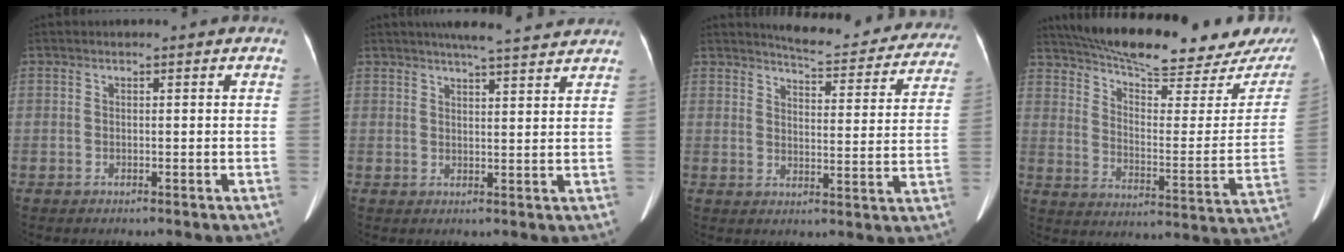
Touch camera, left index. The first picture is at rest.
{"total": 9.9, "force": [8.7, 0.8, 4.6], "torque": [-0.064, 0.017, 0.106]}
{"total": 16.7, "force": [15.6, 3.4, 4.9], "torque": [-0.044, -0.039, 0.172]}
{"total": 25.3, "force": [21.7, 3.8, 12.5], "torque": [-0.198, -0.048, 0.289]}